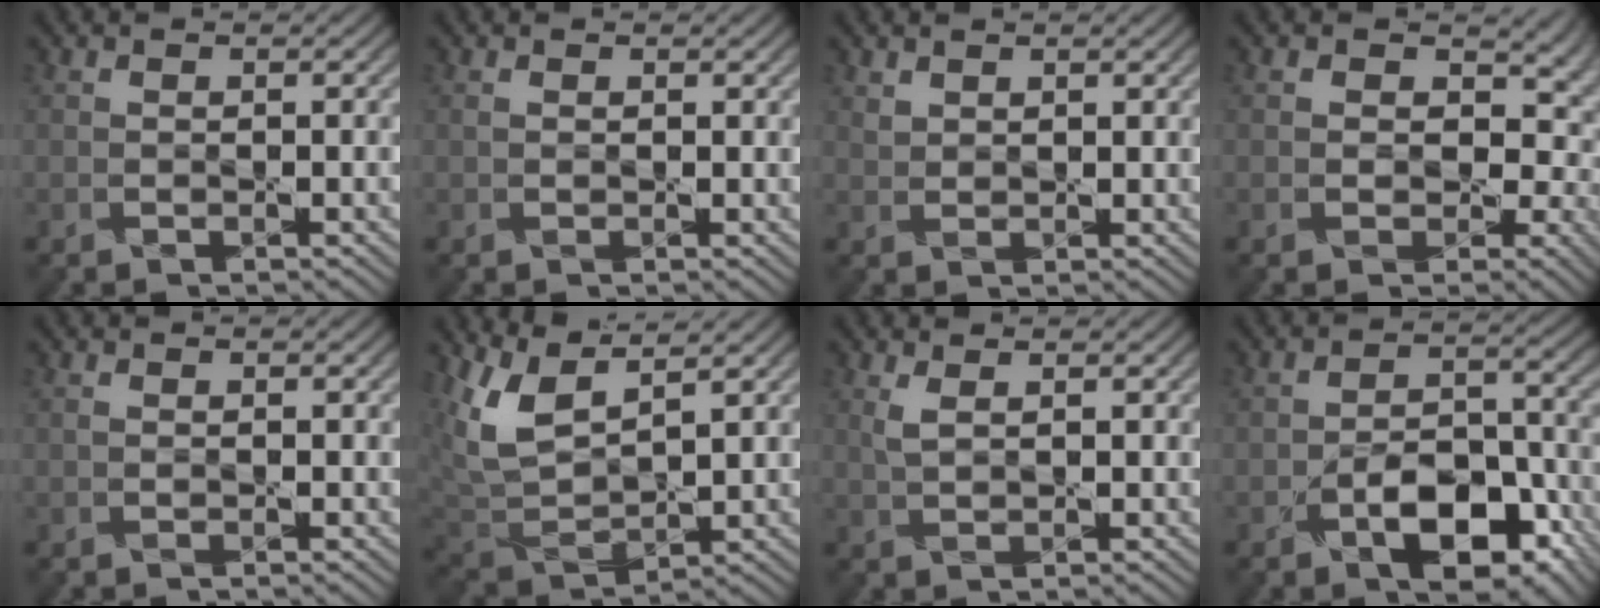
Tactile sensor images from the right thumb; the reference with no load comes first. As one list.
[{"total": 0.9, "force": [0.3, 0.6, 0.6], "torque": [-0.014, -0.002, 0.008]}, {"total": 1.6, "force": [1.3, 0.8, 0.5], "torque": [-0.015, -0.002, 0.029]}, {"total": 6.6, "force": [-0.1, 5.0, 4.3], "torque": [-0.053, 0.004, 0.006]}, {"total": 0.9, "force": [0.3, 0.6, 0.7], "torque": [-0.015, -0.002, 0.006]}, {"total": 9.2, "force": [5.6, 3.8, 6.2], "torque": [-0.159, 0.004, 0.114]}, {"total": 2.5, "force": [1.3, 0.9, 1.9], "torque": [-0.050, -0.001, 0.029]}, {"total": 8.8, "force": [-4.3, 4.5, 6.2], "torque": [-0.098, -0.001, -0.074]}]